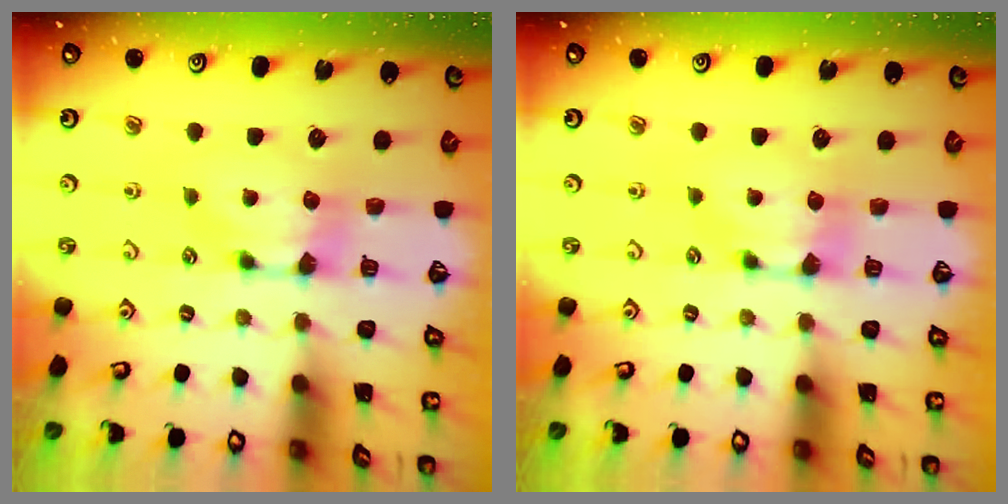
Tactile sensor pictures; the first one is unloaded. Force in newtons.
{"total": 0.0}